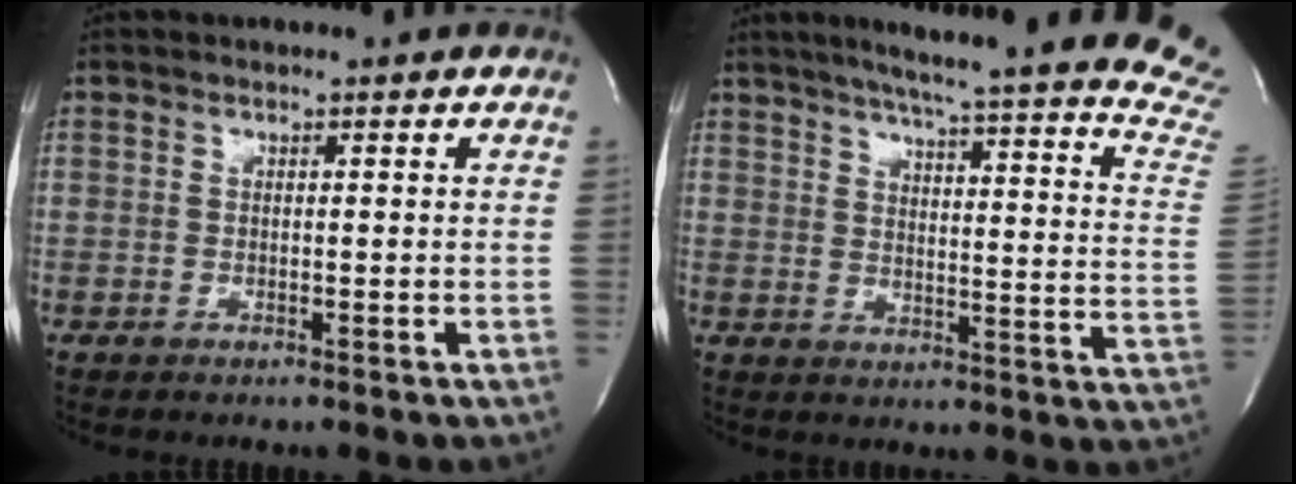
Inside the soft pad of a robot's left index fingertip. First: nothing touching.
{"total": 28.8, "force": [25.0, 0.3, 14.4], "torque": [-0.167, -0.089, 0.289]}